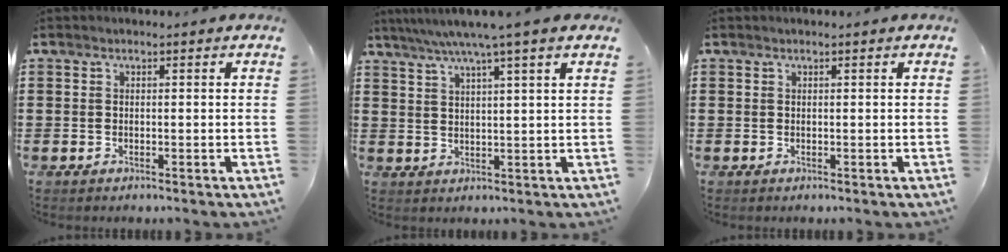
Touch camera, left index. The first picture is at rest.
{"total": 5.4, "force": [4.0, -0.8, 3.6], "torque": [-0.080, -0.013, 0.067]}
{"total": 0.0}